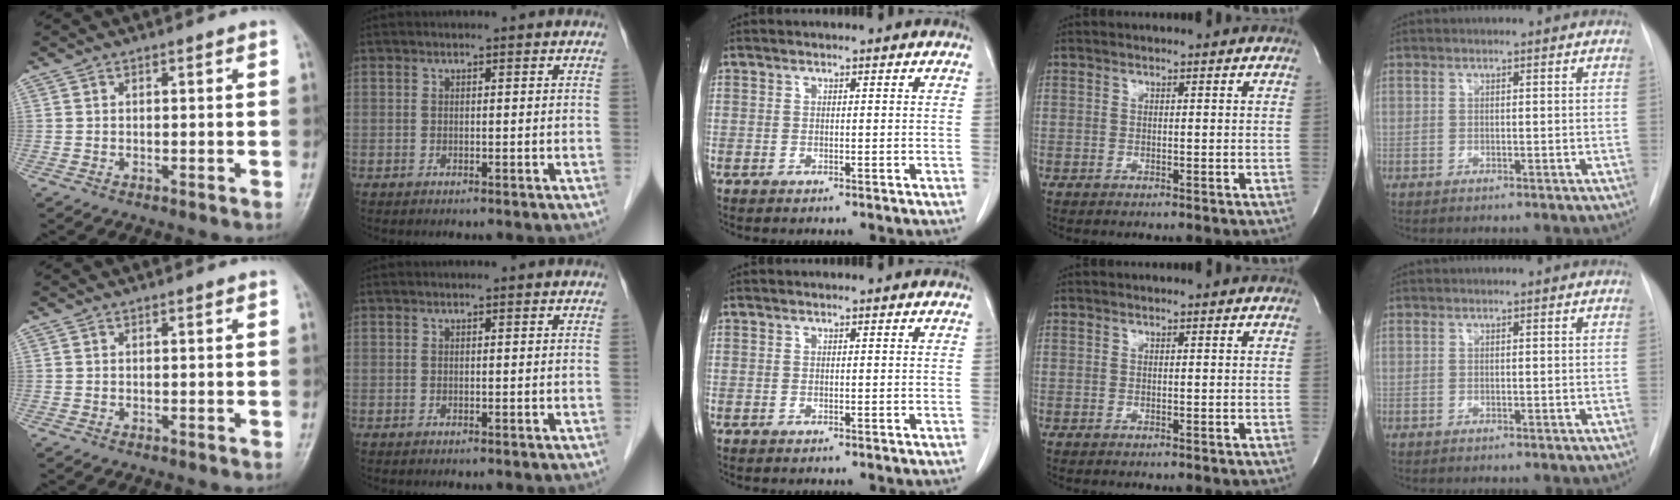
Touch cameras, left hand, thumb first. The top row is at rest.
{}